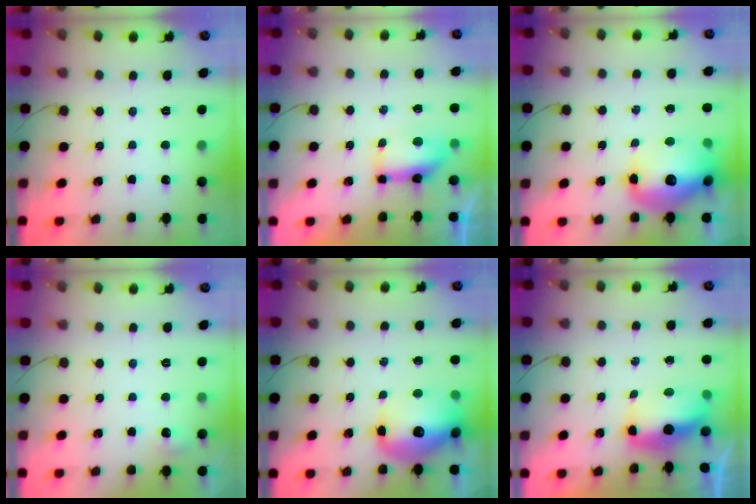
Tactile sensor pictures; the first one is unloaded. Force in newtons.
{"total": 7.4, "press": 7.0, "slide": 2.3}
{"total": 16.3, "press": 15.8, "slide": 3.9}
{"total": 4.2, "press": 4.0, "slide": 1.4}
{"total": 15.6, "press": 15.1, "slide": 3.7}
{"total": 7.0, "press": 6.9, "slide": 1.5}